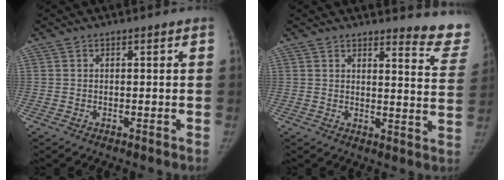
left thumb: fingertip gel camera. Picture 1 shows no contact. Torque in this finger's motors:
{"motor_torque": [-0.26, 0.13, 0.63, -0.20, 0.01]}